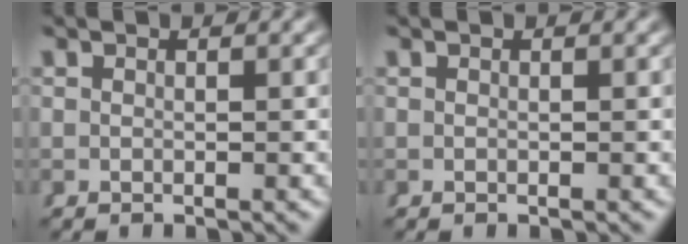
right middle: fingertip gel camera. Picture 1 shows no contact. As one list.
[{"total": 0.0}]